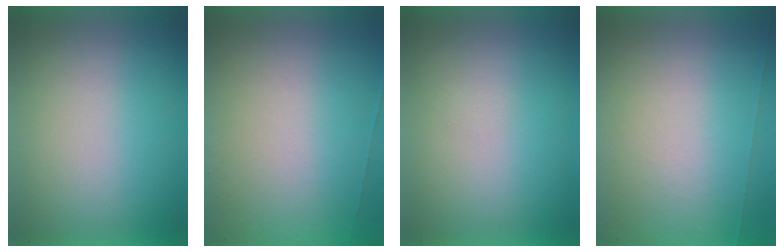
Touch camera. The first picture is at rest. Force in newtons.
{"total": 6.6}
{"total": 1.3}
{"total": 7.1}